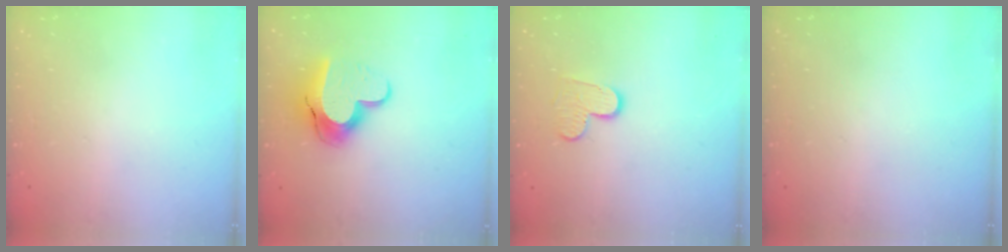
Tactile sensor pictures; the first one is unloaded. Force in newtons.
{"total": 13.7, "press": 13.6, "slide": 1.0}
{"total": 8.3, "press": 8.3, "slide": 0.5}
{"total": 0.0}